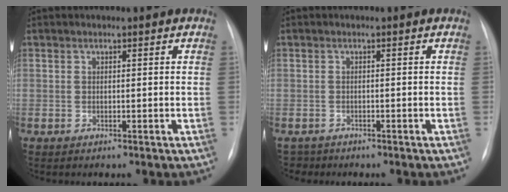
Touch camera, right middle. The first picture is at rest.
{"total": 1.5, "force": [-1.2, 0.7, -0.5], "torque": [0.006, 0.000, -0.017]}